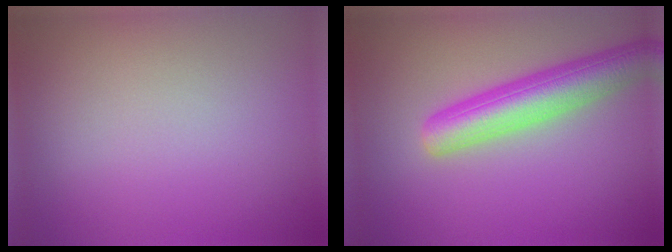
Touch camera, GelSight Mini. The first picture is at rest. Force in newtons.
{"total": 5.6, "press": 5.6, "slide": 0.2}